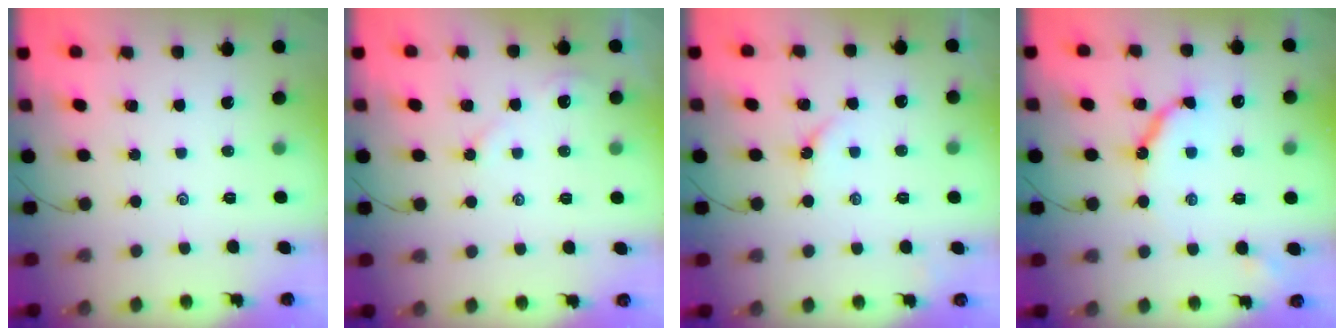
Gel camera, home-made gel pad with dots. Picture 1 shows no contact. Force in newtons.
{"total": 3.3, "press": 3.3, "slide": 0.4}
{"total": 3.5, "press": 3.4, "slide": 0.6}
{"total": 9.5, "press": 9.5, "slide": 0.8}